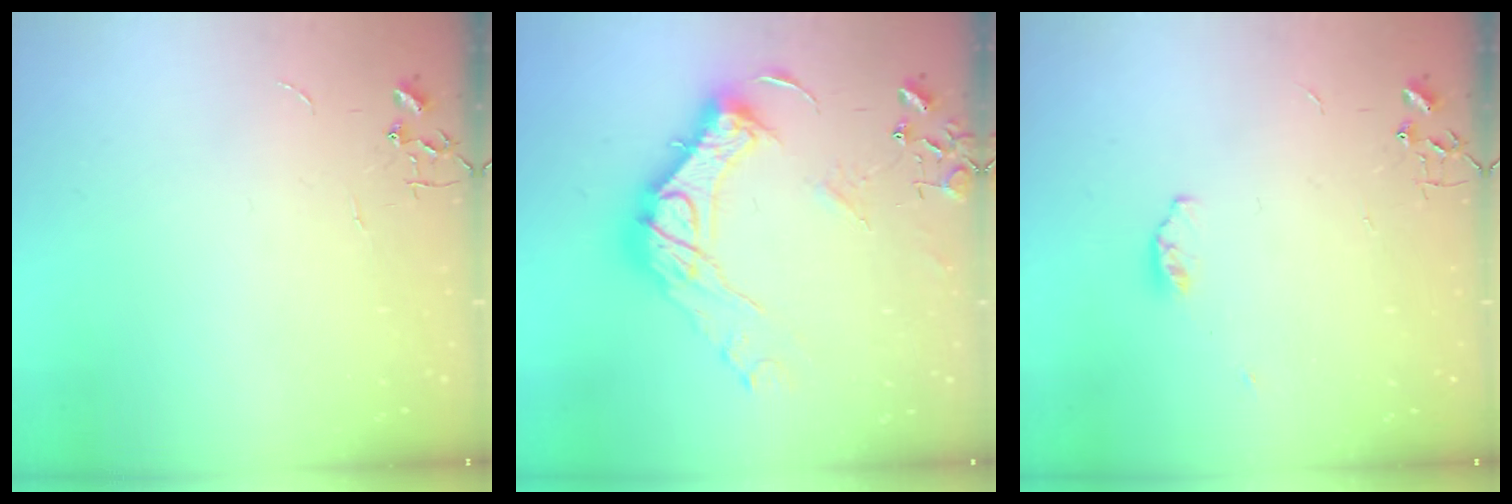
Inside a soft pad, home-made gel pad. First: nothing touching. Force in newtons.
{"total": 19.0, "press": 18.9, "slide": 1.6}
{"total": 3.4, "press": 3.3, "slide": 0.8}